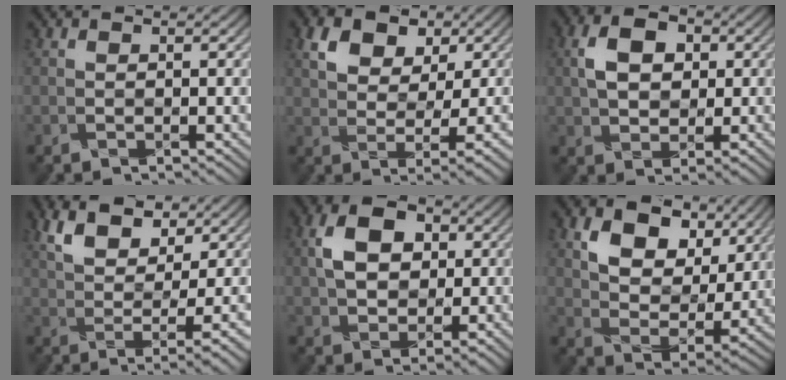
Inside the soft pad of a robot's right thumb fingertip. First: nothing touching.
{"total": 6.6, "force": [2.8, 3.8, 4.5], "torque": [-0.078, 0.006, 0.052]}
{"total": 6.0, "force": [1.3, 4.1, 4.2], "torque": [-0.077, 0.008, 0.019]}
{"total": 7.6, "force": [3.2, 2.9, 6.3], "torque": [-0.104, 0.010, 0.056]}
{"total": 6.7, "force": [1.1, 4.7, 4.6], "torque": [-0.083, 0.012, 0.014]}
{"total": 10.7, "force": [5.6, 6.6, 6.3], "torque": [-0.121, -0.003, 0.094]}